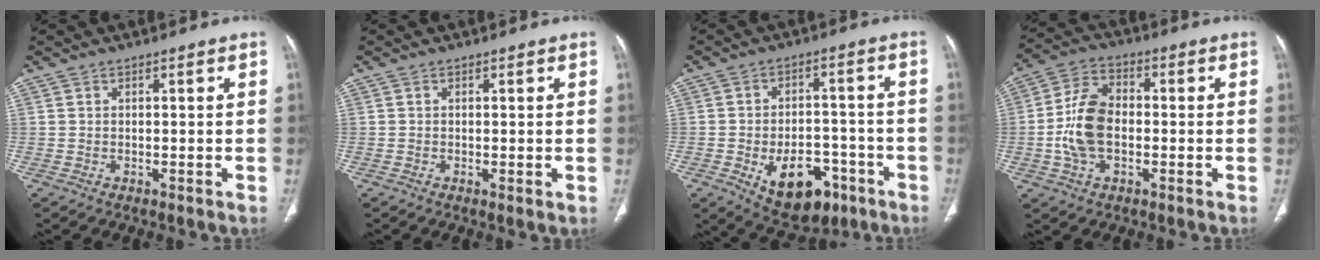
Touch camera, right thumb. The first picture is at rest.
{"total": 0.9, "force": [-0.1, 0.2, 0.9], "torque": [-0.020, -0.005, -0.003]}
{"total": 13.6, "force": [-6.0, 8.2, 9.1], "torque": [-0.104, 0.031, -0.077]}
{"total": 10.9, "force": [-1.3, 6.9, 8.3], "torque": [-0.161, 0.023, -0.031]}